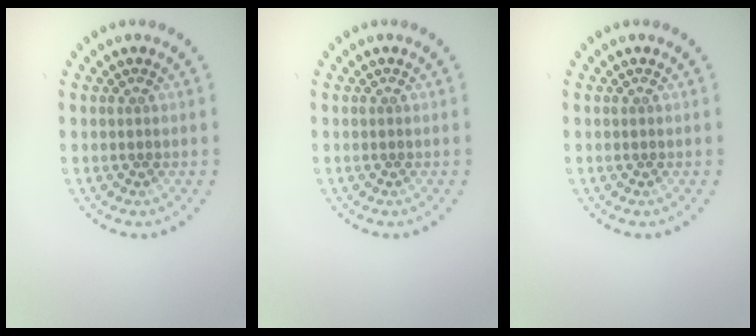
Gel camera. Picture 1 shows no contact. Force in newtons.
{"total": 0.0}
{"total": 0.0}